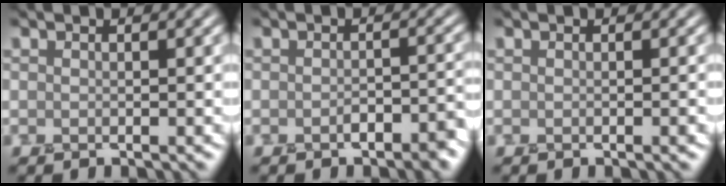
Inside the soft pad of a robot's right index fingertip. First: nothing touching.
{"total": 2.5, "force": [-1.6, 1.0, 1.7], "torque": [-0.024, 0.004, -0.026]}
{"total": 0.7, "force": [-0.2, 0.2, 0.6], "torque": [-0.006, 0.001, -0.004]}